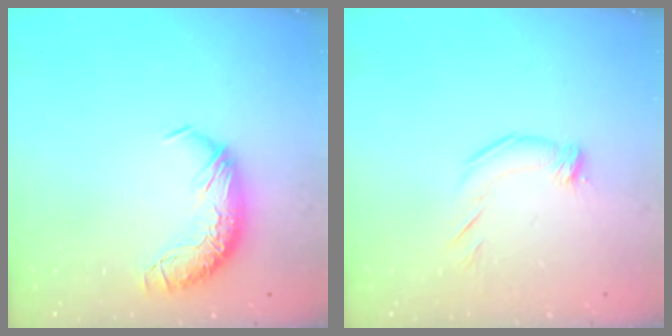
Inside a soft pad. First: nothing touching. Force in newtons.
{"total": 2.8, "press": 2.7, "slide": 0.8}